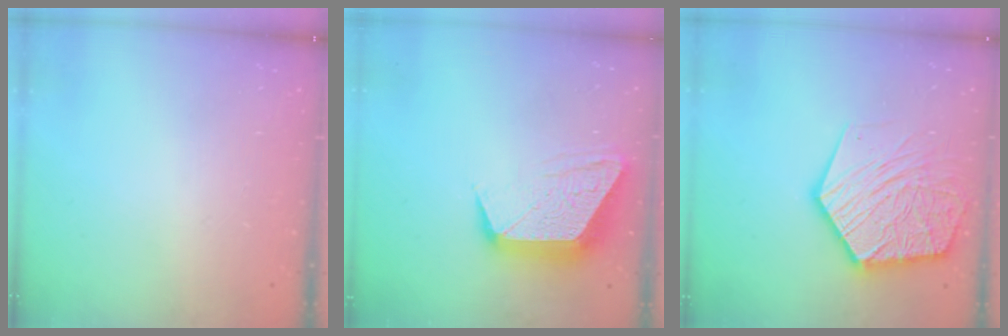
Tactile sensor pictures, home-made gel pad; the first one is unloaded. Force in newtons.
{"total": 13.4, "press": 13.4, "slide": 0.9}
{"total": 19.5, "press": 19.3, "slide": 2.1}